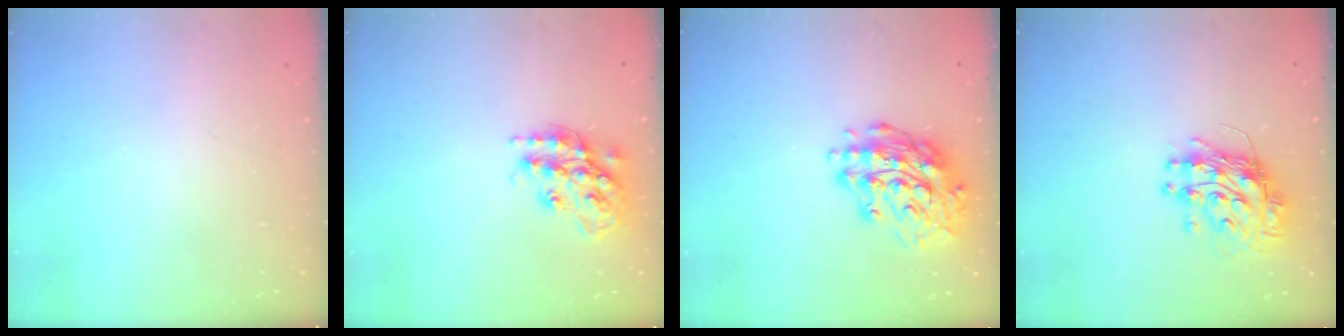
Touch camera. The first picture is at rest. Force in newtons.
{"total": 17.5, "press": 17.5, "slide": 1.3}
{"total": 16.6, "press": 16.6, "slide": 1.6}
{"total": 11.5, "press": 11.4, "slide": 1.3}